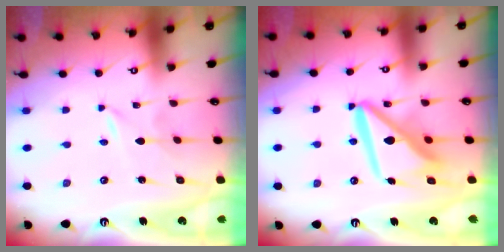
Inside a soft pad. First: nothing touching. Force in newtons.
{"total": 14.6, "press": 14.5, "slide": 1.8}